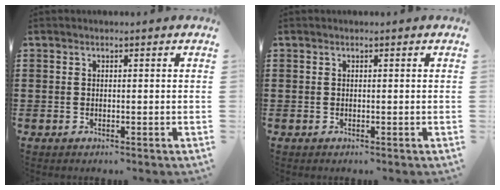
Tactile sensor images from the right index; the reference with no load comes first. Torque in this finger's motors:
{"motor_torque": [-0.62, 1.12, 0.00, 0.00]}